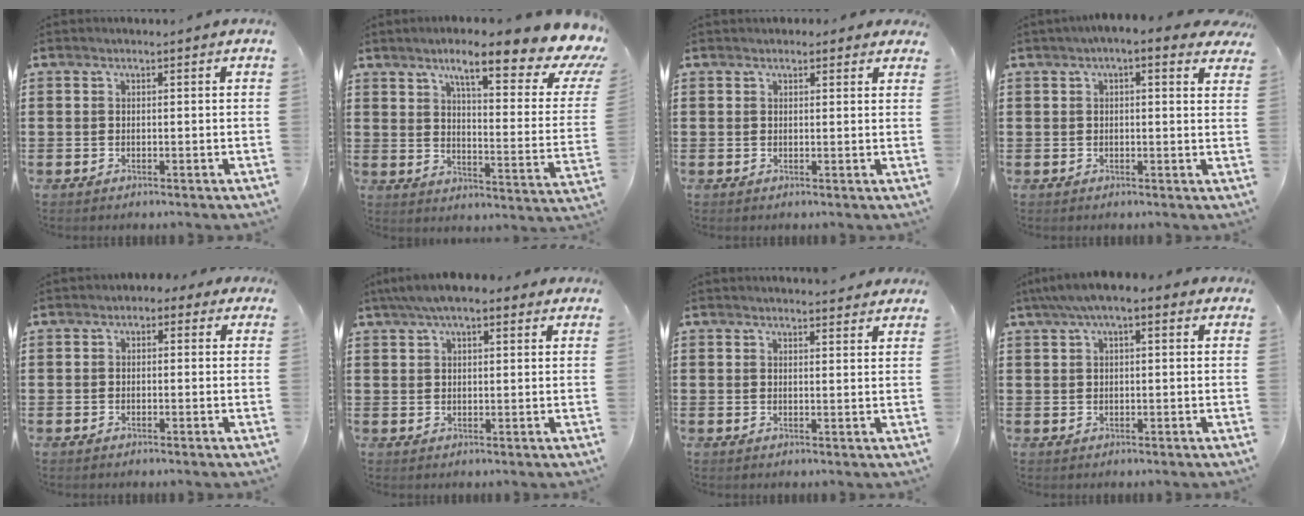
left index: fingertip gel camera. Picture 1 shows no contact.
{"total": 12.4, "force": [8.5, 1.3, 8.9], "torque": [-0.149, -0.057, 0.128]}
{"total": 1.8, "force": [1.4, 1.1, 0.1], "torque": [0.001, 0.003, 0.027]}
{"total": 2.6, "force": [1.6, 1.1, 1.8], "torque": [-0.041, 0.004, 0.025]}
{"total": 1.2, "force": [-0.6, 0.9, 0.6], "torque": [-0.015, 0.005, -0.015]}
{"total": 4.9, "force": [3.4, 1.6, 3.2], "torque": [-0.069, 0.006, 0.061]}
{"total": 2.1, "force": [2.1, 0.0, 0.3], "torque": [-0.011, -0.002, 0.040]}
{"total": 3.7, "force": [1.5, 1.2, 3.2], "torque": [-0.062, 0.009, 0.025]}